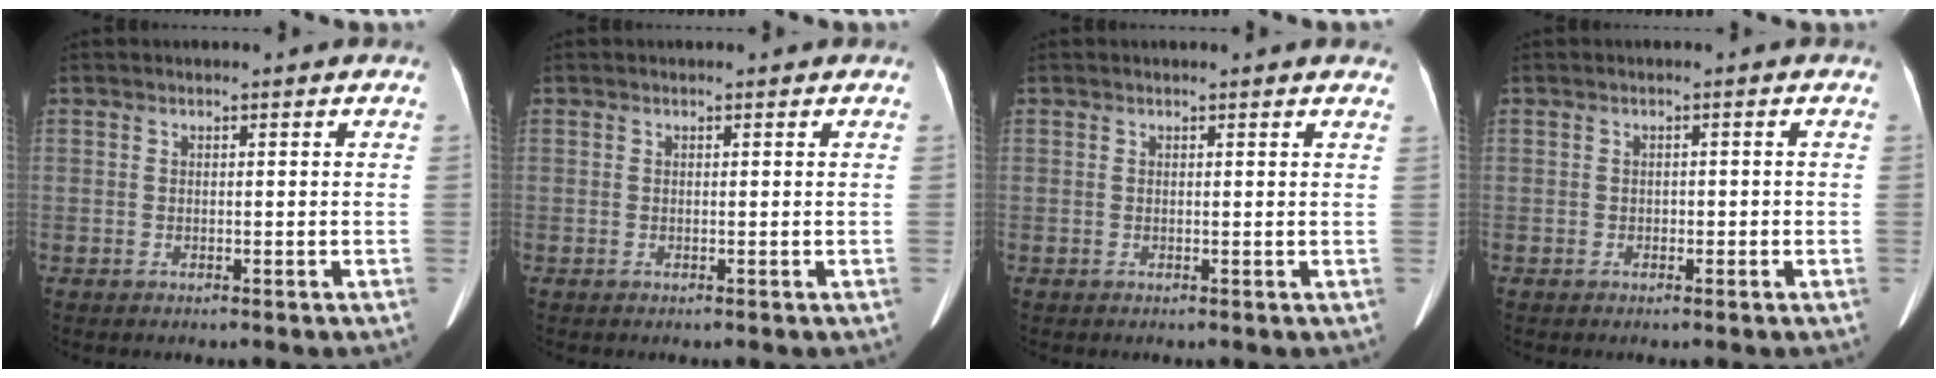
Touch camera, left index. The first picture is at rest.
{"total": 0.0}
{"total": 4.1, "force": [3.8, 0.9, 1.3], "torque": [-0.013, 0.010, 0.026]}
{"total": 0.8, "force": [-0.5, 0.6, 0.3], "torque": [-0.003, 0.001, -0.006]}